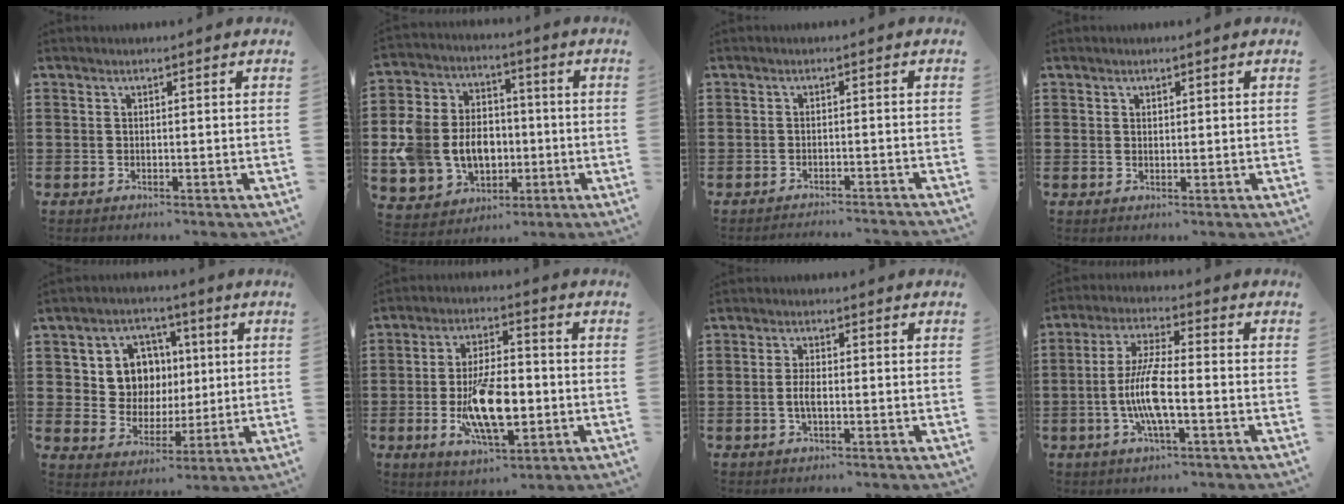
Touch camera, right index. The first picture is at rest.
{"total": 10.5, "force": [-1.5, 9.0, 5.2], "torque": [-0.145, 0.023, -0.021]}
{"total": 1.8, "force": [-1.8, -0.2, -0.1], "torque": [-0.001, 0.003, -0.039]}
{"total": 0.7, "force": [0.6, 0.4, 0.0], "torque": [-0.001, 0.002, 0.011]}
{"total": 8.5, "force": [2.1, 7.4, 3.4], "torque": [-0.086, 0.014, 0.040]}
{"total": 11.9, "force": [-2.8, 5.1, 10.3], "torque": [-0.203, -0.009, -0.049]}
{"total": 2.9, "force": [-0.6, 1.1, 2.7], "torque": [-0.064, -0.004, -0.015]}
{"total": 8.5, "force": [-2.0, 2.0, 8.0], "torque": [-0.185, -0.013, -0.049]}